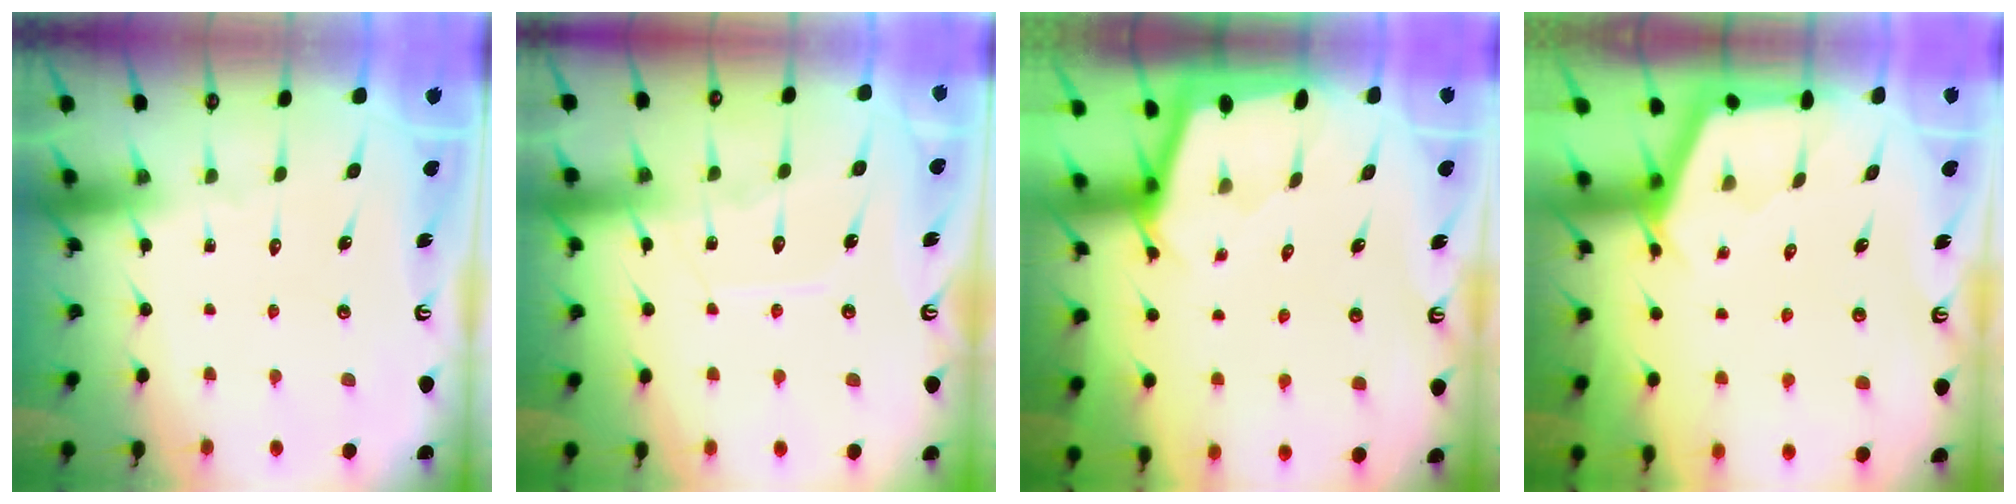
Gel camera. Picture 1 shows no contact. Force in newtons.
{"total": 7.4, "press": 7.3, "slide": 0.8}
{"total": 1.8, "press": 1.8, "slide": 0.2}
{"total": 2.6, "press": 2.6, "slide": 0.3}